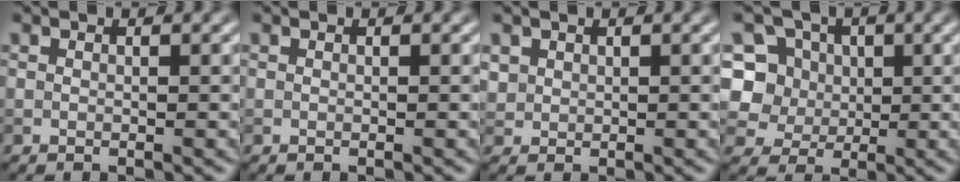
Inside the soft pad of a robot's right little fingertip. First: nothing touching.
{"total": 0.0}
{"total": 1.1, "force": [0.6, 0.9, 0.1], "torque": [-0.004, -0.002, 0.017]}
{"total": 8.4, "force": [2.2, 7.4, 3.4], "torque": [-0.065, 0.029, 0.021]}